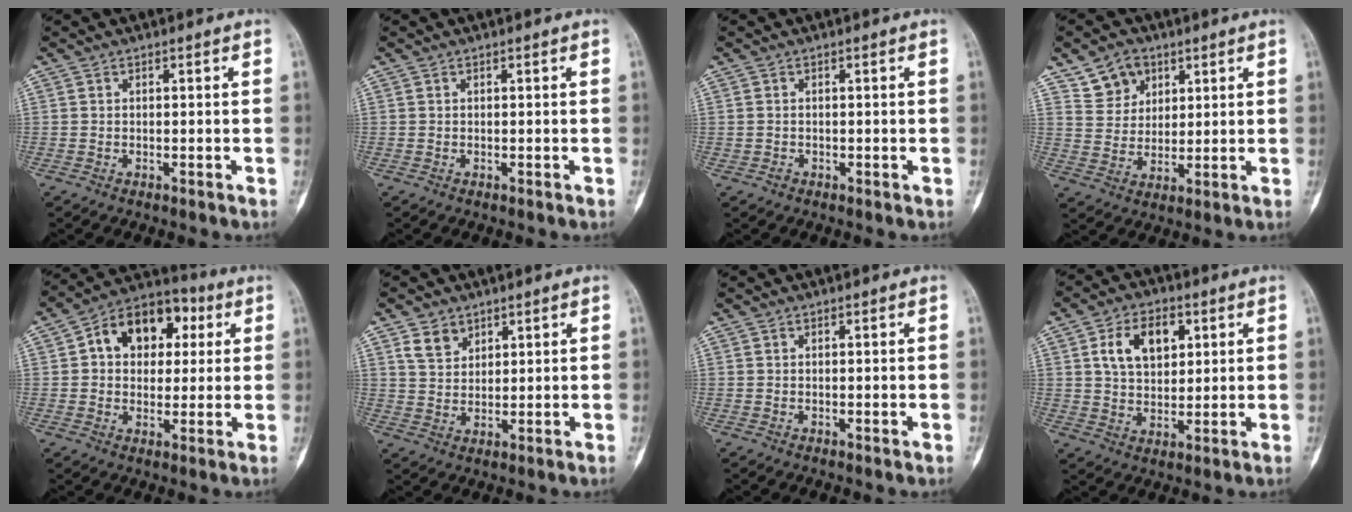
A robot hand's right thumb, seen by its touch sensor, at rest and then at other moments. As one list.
[{"total": 0.0}, {"total": 0.6, "force": [-0.3, 0.5, -0.2], "torque": [0.005, 0.005, -0.005]}, {"total": 7.6, "force": [4.4, 5.7, 2.3], "torque": [-0.013, -0.020, 0.085]}, {"total": 14.2, "force": [3.6, 10.2, 9.2], "torque": [-0.090, 0.019, 0.046]}, {"total": 5.0, "force": [3.1, 3.4, 1.8], "torque": [-0.016, -0.021, 0.065]}, {"total": 0.0}, {"total": 10.2, "force": [3.5, 6.5, 7.0], "torque": [-0.095, -0.006, 0.062]}]